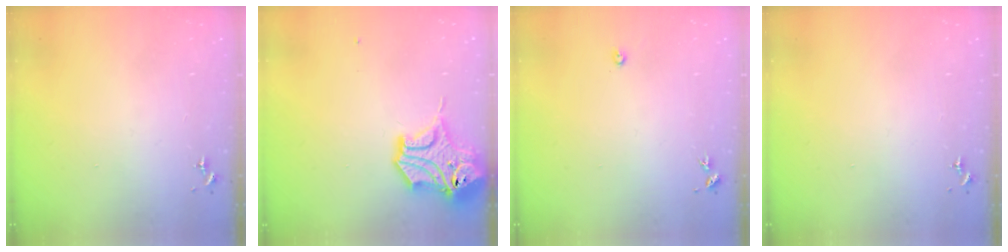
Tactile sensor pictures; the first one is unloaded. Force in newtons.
{"total": 14.8, "press": 14.7, "slide": 2.2}
{"total": 2.2, "press": 2.2, "slide": 0.3}
{"total": 0.0}